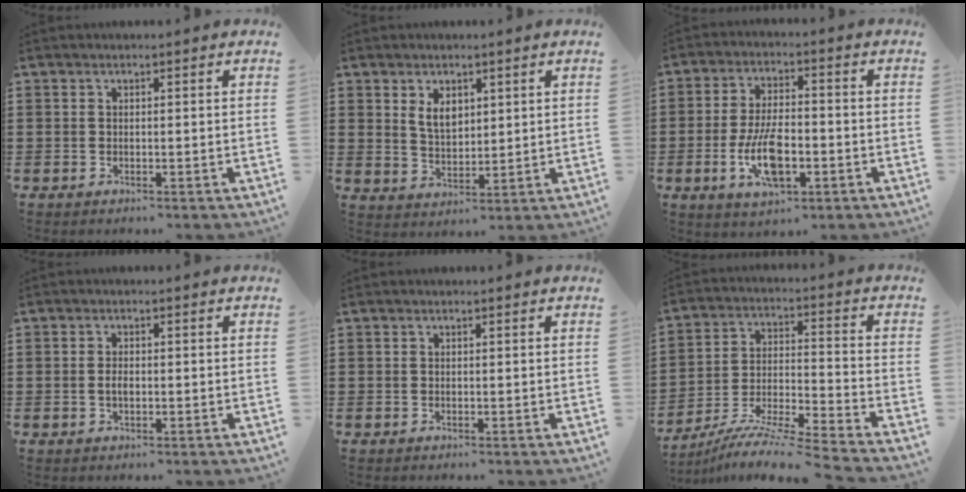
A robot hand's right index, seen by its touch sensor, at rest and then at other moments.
{"total": 4.2, "force": [2.1, 2.5, 2.6], "torque": [-0.051, 0.005, 0.035]}
{"total": 9.1, "force": [-2.6, 3.8, 7.8], "torque": [-0.168, -0.007, -0.048]}
{"total": 1.7, "force": [-0.2, 0.8, 1.5], "torque": [-0.029, 0.003, -0.005]}
{"total": 0.0}
{"total": 8.4, "force": [-7.7, -0.9, 3.1], "torque": [-0.064, -0.011, -0.159]}